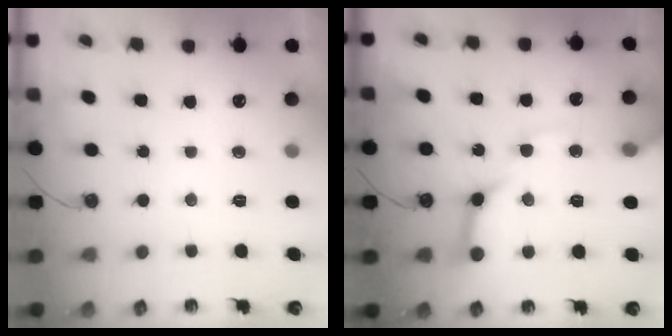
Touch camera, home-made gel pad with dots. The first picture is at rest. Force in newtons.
{"total": 15.9, "press": 15.8, "slide": 2.1}